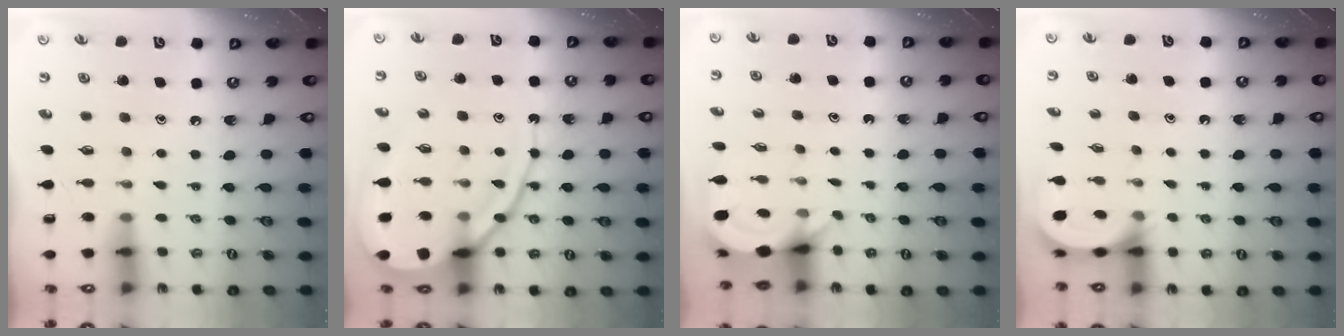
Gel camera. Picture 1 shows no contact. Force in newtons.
{"total": 13.7, "press": 13.6, "slide": 1.1}
{"total": 4.6, "press": 4.6, "slide": 0.2}
{"total": 3.8, "press": 3.8, "slide": 0.4}